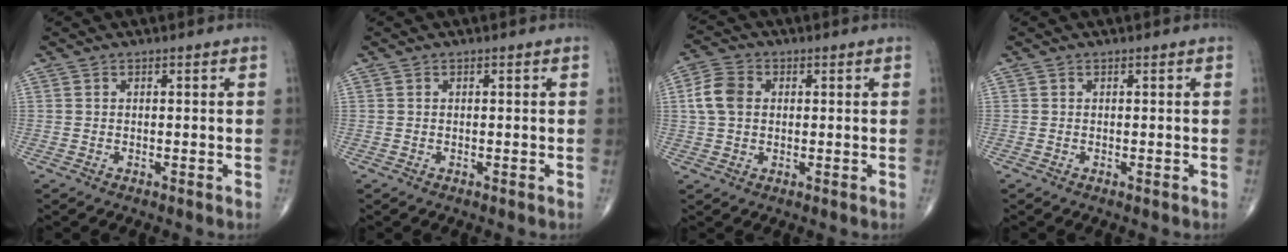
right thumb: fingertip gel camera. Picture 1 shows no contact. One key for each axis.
{"total": 0.0}
{"total": 6.3, "fx": 0.8, "fy": 4.7, "fz": 4.1, "tx": -0.082, "ty": 0.012, "tz": 0.011}
{"total": 0.0}